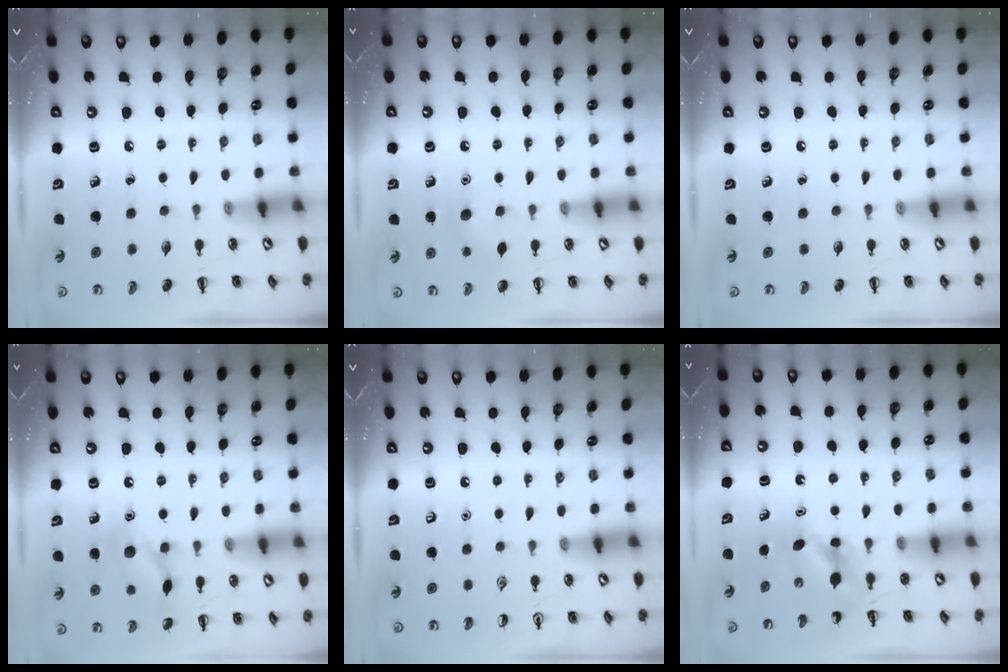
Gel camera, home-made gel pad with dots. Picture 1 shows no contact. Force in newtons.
{"total": 7.0, "press": 6.7, "slide": 1.9}
{"total": 0.0}
{"total": 12.0, "press": 12.0, "slide": 0.7}
{"total": 0.0}
{"total": 4.5, "press": 4.4, "slide": 0.5}